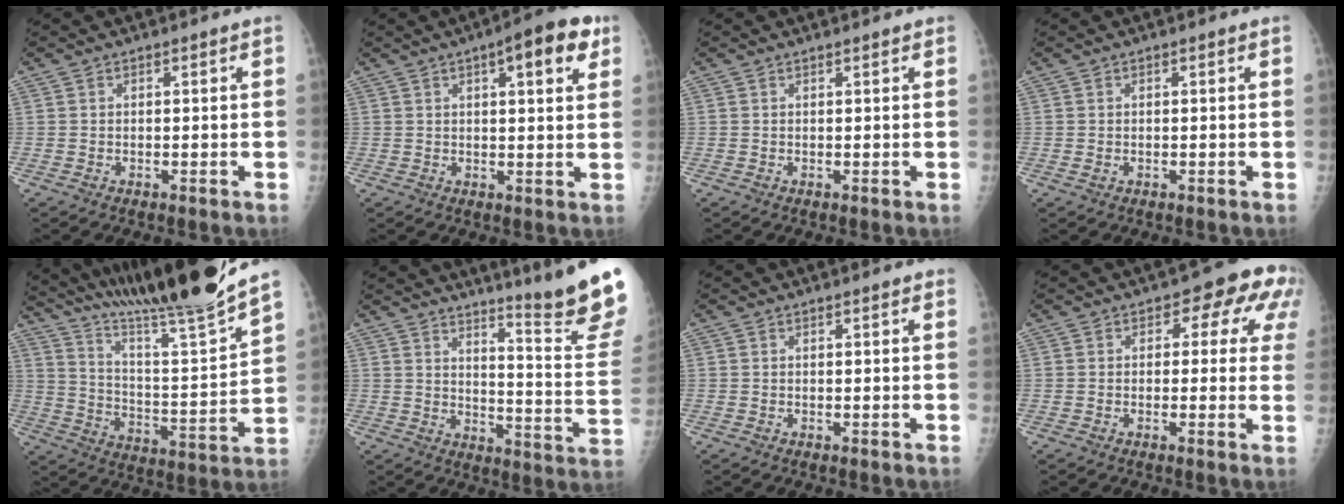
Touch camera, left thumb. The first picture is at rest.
{"total": 10.2, "force": [4.6, 3.4, 8.5], "torque": [-0.092, -0.001, 0.054]}
{"total": 0.5, "force": [0.4, 0.1, 0.3], "torque": [-0.006, -0.001, 0.004]}
{"total": 0.6, "force": [-0.1, 0.5, 0.4], "torque": [-0.010, 0.005, -0.001]}
{"total": 23.7, "force": [20.3, -0.8, 12.0], "torque": [-0.180, -0.120, 0.325]}
{"total": 20.1, "force": [16.3, -0.4, 11.7], "torque": [-0.134, -0.165, 0.210]}
{"total": 1.5, "force": [1.2, 0.2, 0.8], "torque": [-0.006, 0.002, 0.014]}
{"total": 9.0, "force": [3.2, 5.3, 6.5], "torque": [-0.015, 0.002, 0.024]}